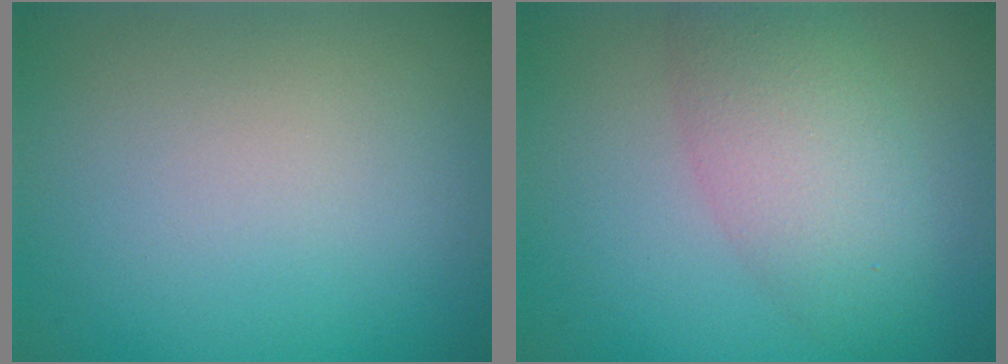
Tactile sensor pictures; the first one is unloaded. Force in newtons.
{"total": 5.1, "press": 5.1, "slide": 0.2}